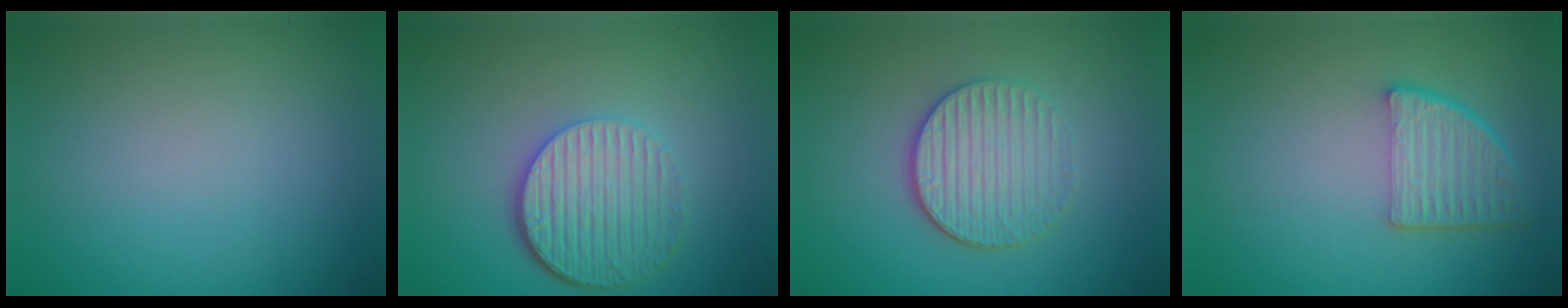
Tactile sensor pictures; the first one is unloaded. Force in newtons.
{"total": 5.4, "press": 4.0, "slide": 3.6}
{"total": 4.1, "press": 3.4, "slide": 2.2}
{"total": 4.5, "press": 3.4, "slide": 3.0}